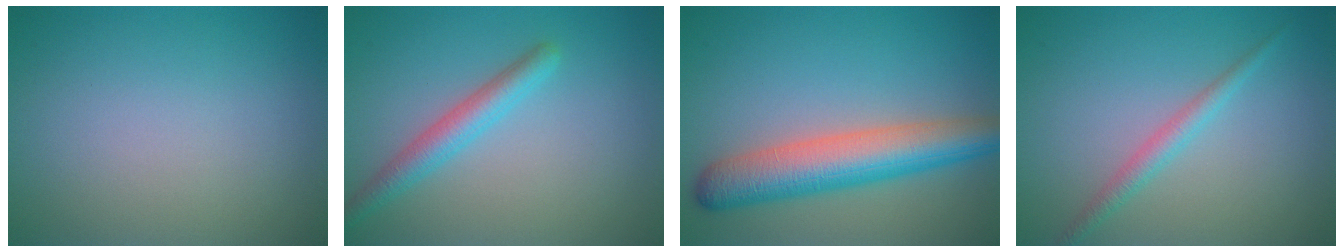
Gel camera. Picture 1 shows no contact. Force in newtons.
{"total": 2.9, "press": 2.9, "slide": 0.2}
{"total": 7.0, "press": 7.0, "slide": 0.2}
{"total": 1.8, "press": 1.8, "slide": 0.0}